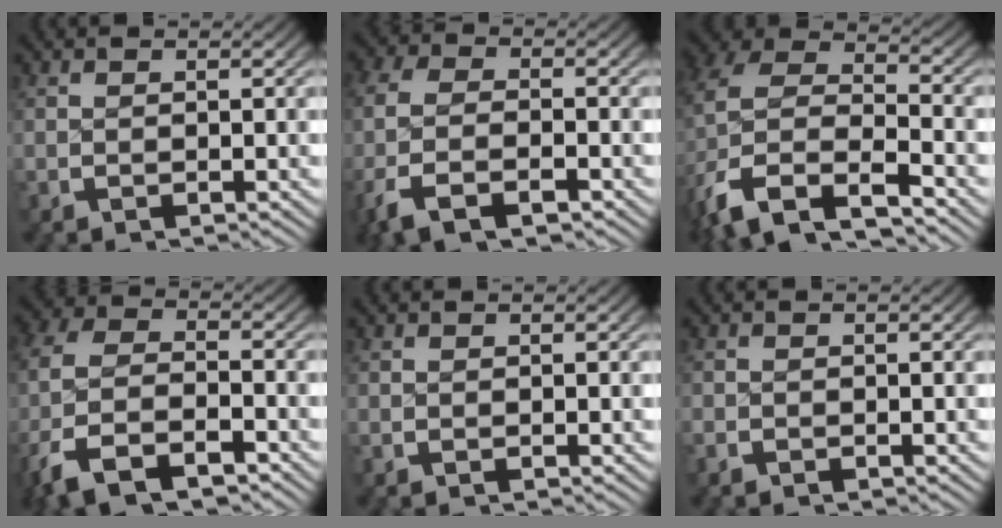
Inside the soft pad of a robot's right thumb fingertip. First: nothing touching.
{"total": 6.1, "force": [-2.1, 3.6, 4.5], "torque": [-0.102, -0.013, -0.031]}
{"total": 13.4, "force": [-3.0, 10.2, 8.2], "torque": [-0.204, -0.048, -0.041]}
{"total": 9.1, "force": [-3.1, 6.0, 6.1], "torque": [-0.142, -0.031, -0.044]}
{"total": 0.0}
{"total": 0.8, "force": [-0.7, 0.4, -0.1], "torque": [0.001, -0.004, -0.015]}